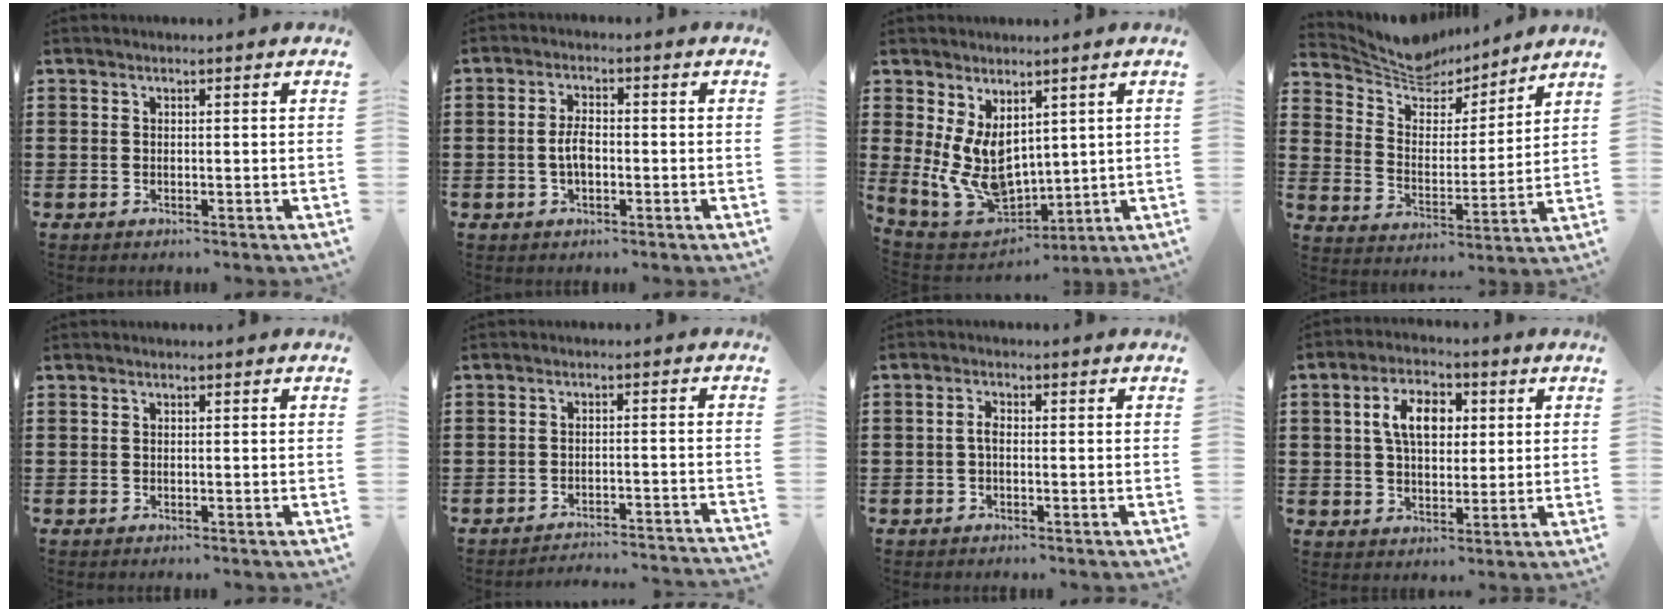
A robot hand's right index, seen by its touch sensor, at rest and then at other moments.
{"total": 3.8, "force": [-0.6, 1.8, 3.3], "torque": [-0.077, 0.000, -0.015]}
{"total": 10.0, "force": [2.4, 6.2, 7.5], "torque": [-0.185, -0.015, 0.050]}
{"total": 7.3, "force": [6.7, 2.6, 1.0], "torque": [-0.059, -0.047, 0.122]}
{"total": 0.0}
{"total": 2.9, "force": [-2.9, -0.1, 0.4], "torque": [-0.012, -0.001, -0.062]}
{"total": 1.7, "force": [-0.4, 0.7, 1.5], "torque": [-0.037, -0.001, -0.011]}
{"total": 7.4, "force": [1.7, 4.5, 5.6], "torque": [-0.115, 0.016, 0.024]}